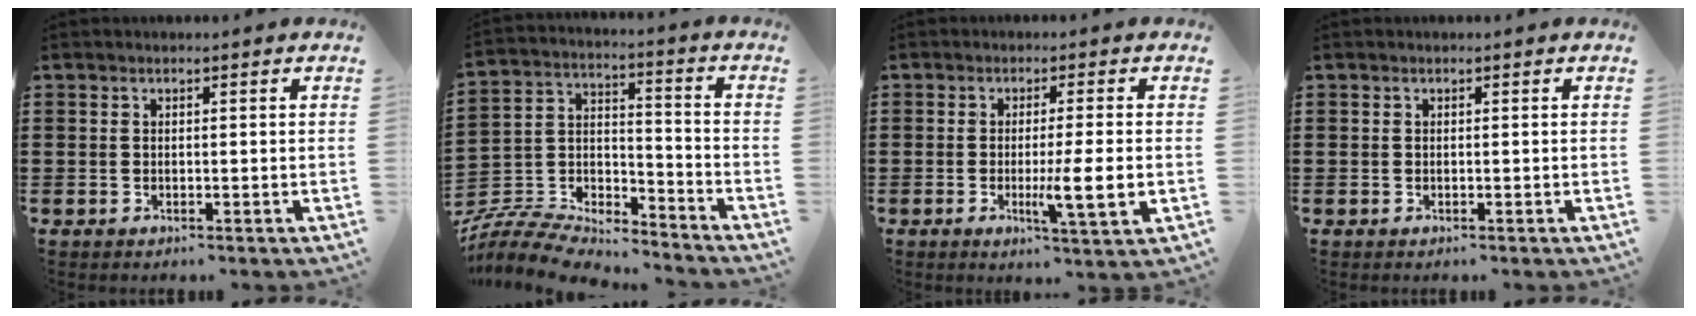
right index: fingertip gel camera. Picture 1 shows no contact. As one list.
[{"total": 8.1, "force": [-7.8, 1.8, 1.3], "torque": [-0.045, -0.002, -0.160]}, {"total": 6.4, "force": [-1.0, 0.2, 6.3], "torque": [-0.104, -0.014, -0.015]}, {"total": 0.0}]